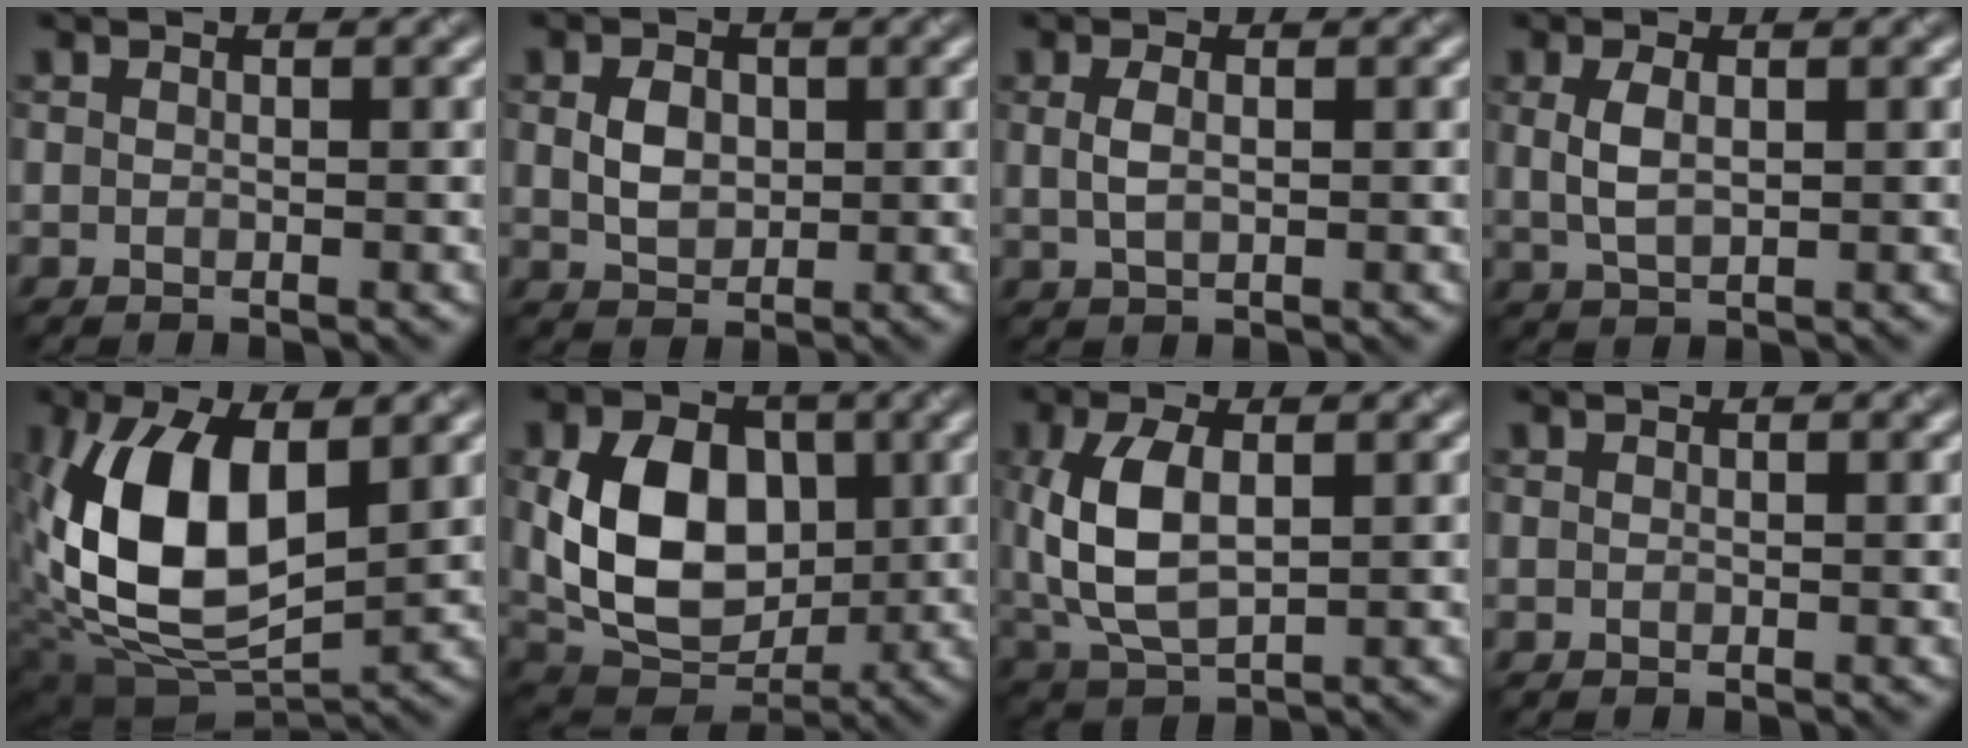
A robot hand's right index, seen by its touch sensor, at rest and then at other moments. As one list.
[{"total": 2.7, "force": [0.4, 2.0, 1.8], "torque": [-0.038, 0.000, 0.008]}, {"total": 1.6, "force": [0.3, 0.7, 1.4], "torque": [-0.034, 0.000, 0.008]}, {"total": 2.5, "force": [0.6, 1.2, 2.1], "torque": [-0.053, -0.001, 0.015]}, {"total": 12.0, "force": [1.7, 6.1, 10.2], "torque": [-0.201, -0.002, 0.025]}, {"total": 10.0, "force": [0.9, 7.1, 7.0], "torque": [-0.146, -0.007, 0.018]}, {"total": 6.7, "force": [0.8, 3.6, 5.5], "torque": [-0.128, 0.006, 0.019]}, {"total": 0.0}]